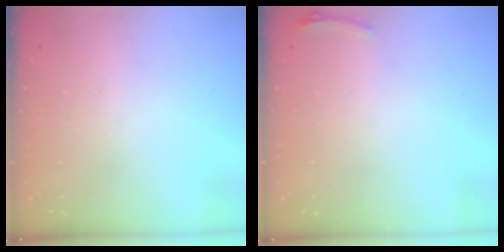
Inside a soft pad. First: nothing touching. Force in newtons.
{"total": 5.0, "press": 4.7, "slide": 1.9}